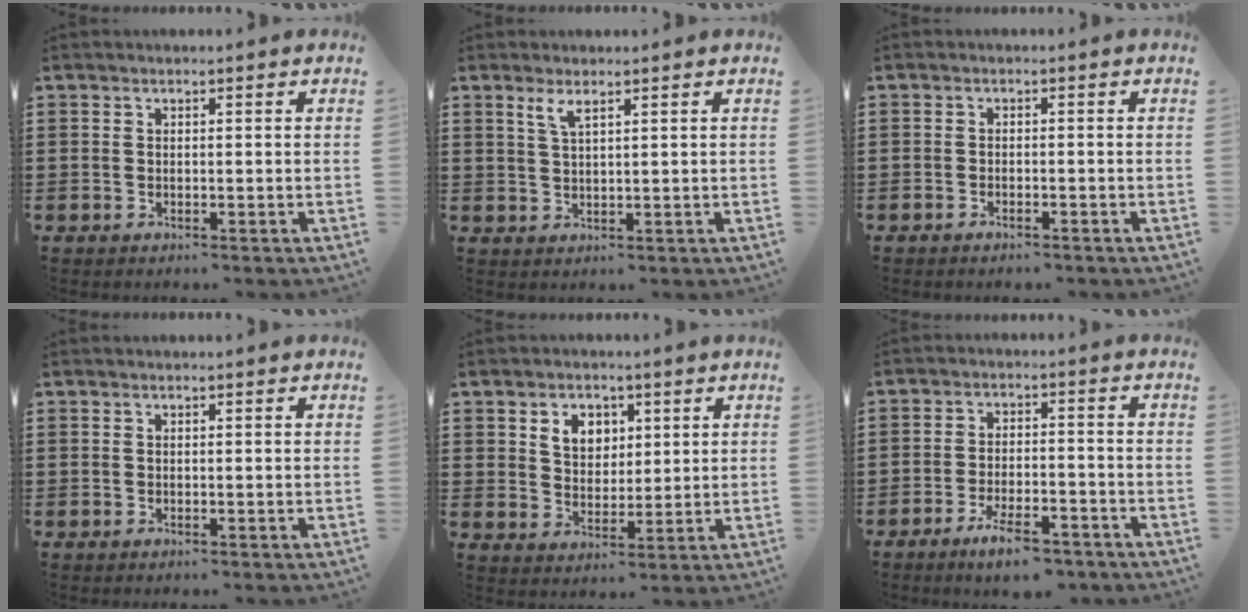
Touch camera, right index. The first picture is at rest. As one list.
[{"total": 2.4, "force": [1.5, 0.3, 1.8], "torque": [-0.039, 0.001, 0.027]}, {"total": 0.8, "force": [-0.8, -0.1, 0.3], "torque": [-0.009, -0.004, -0.015]}, {"total": 0.0}, {"total": 4.7, "force": [2.1, 3.7, 1.9], "torque": [-0.047, 0.009, 0.036]}, {"total": 6.1, "force": [-4.7, 1.2, 3.8], "torque": [-0.072, 0.000, -0.085]}]